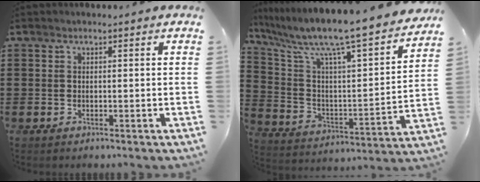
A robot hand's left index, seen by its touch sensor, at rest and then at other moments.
{"total": 9.5, "force": [8.0, 0.0, 5.2], "torque": [-0.139, -0.076, 0.122]}